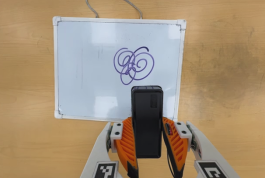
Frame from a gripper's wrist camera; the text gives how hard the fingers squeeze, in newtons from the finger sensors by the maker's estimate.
{"total": 4.4, "left": 3.3, "right": 5.5}